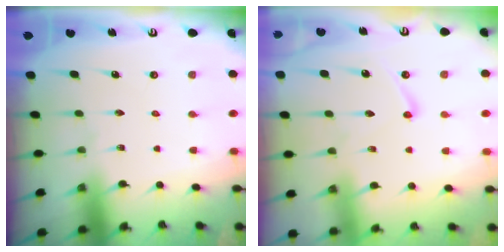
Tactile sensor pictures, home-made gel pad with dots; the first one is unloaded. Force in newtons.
{"total": 8.0, "press": 8.0, "slide": 0.8}